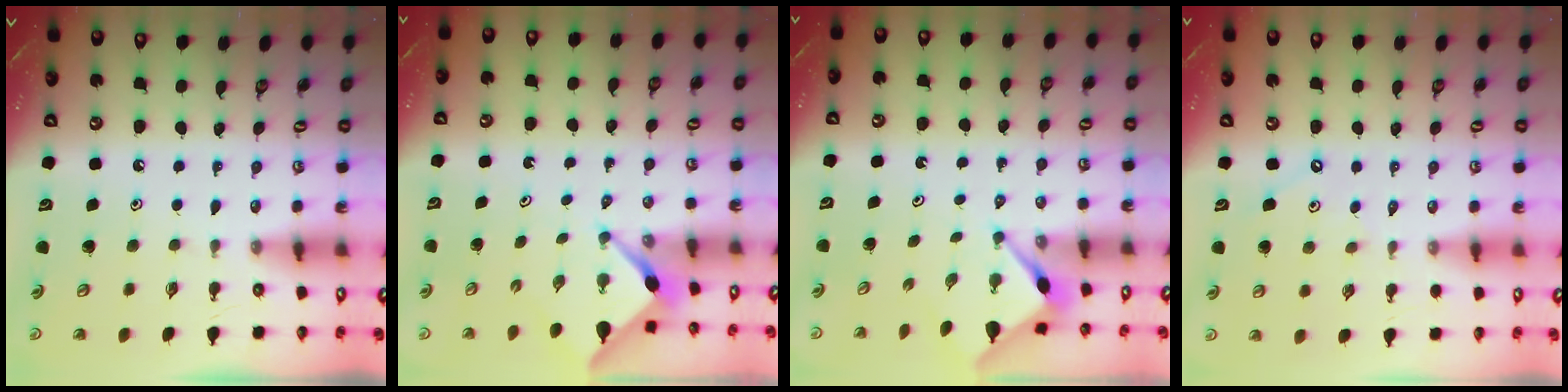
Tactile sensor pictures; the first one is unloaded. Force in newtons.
{"total": 2.5, "press": 2.5, "slide": 0.3}
{"total": 2.8, "press": 2.8, "slide": 0.3}
{"total": 3.8, "press": 3.8, "slide": 0.3}